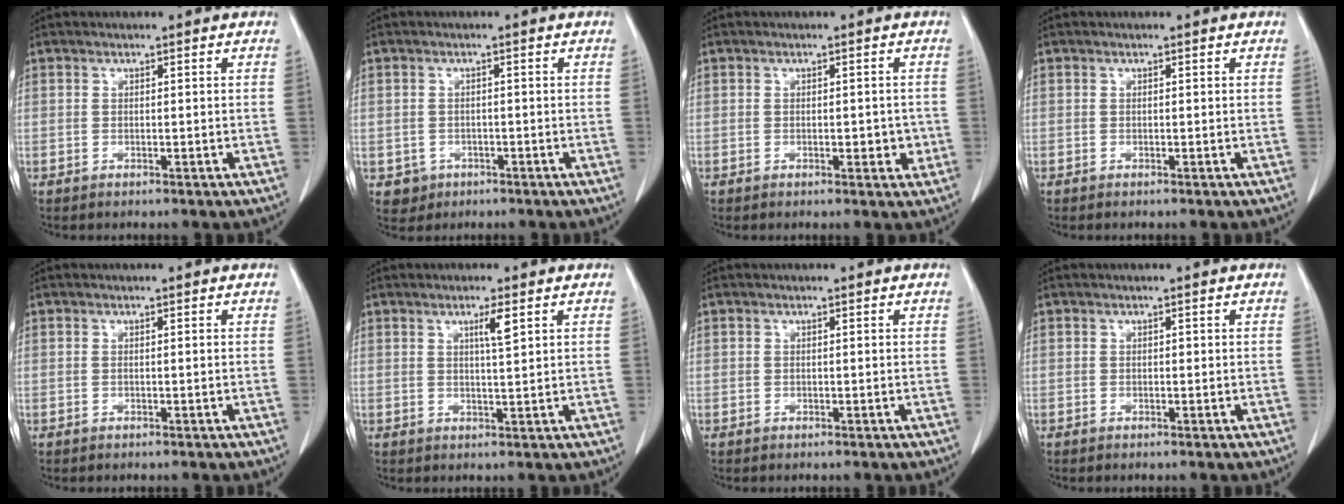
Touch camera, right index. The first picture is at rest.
{"total": 3.0, "force": [-1.0, 2.8, 0.2], "torque": [0.005, 0.010, -0.008]}
{"total": 2.8, "force": [-0.6, 1.4, 2.3], "torque": [-0.029, 0.000, -0.003]}
{"total": 0.0}
{"total": 0.0}
{"total": 2.8, "force": [1.3, -0.1, 2.5], "torque": [-0.046, -0.004, 0.023]}
{"total": 0.0}
{"total": 0.0}